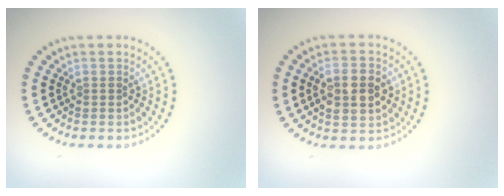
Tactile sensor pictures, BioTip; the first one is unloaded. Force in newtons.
{"total": 4.4, "press": 4.3, "slide": 0.5}